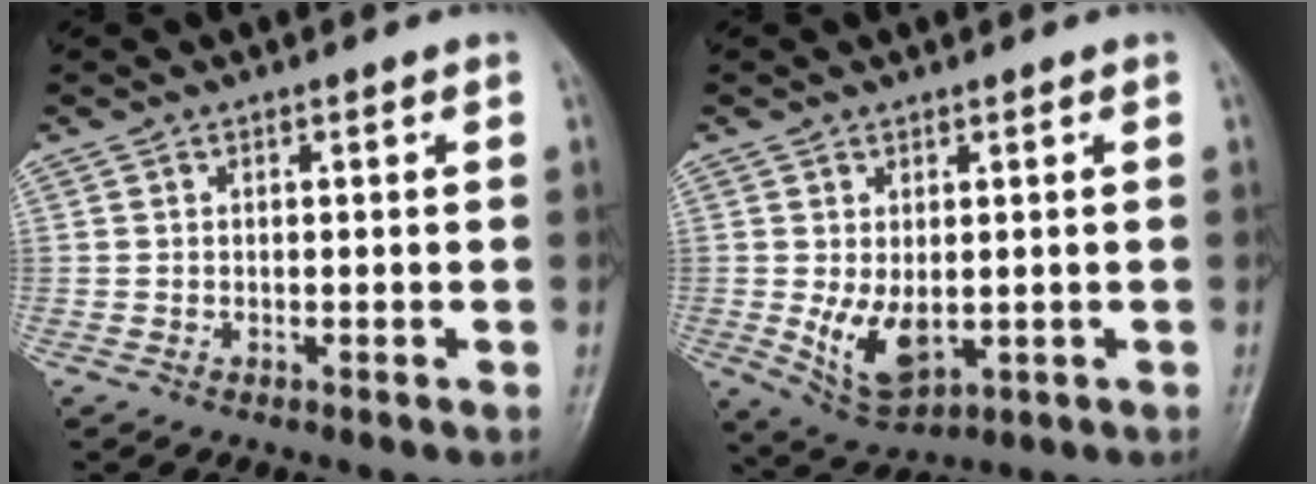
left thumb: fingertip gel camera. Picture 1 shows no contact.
{"total": 7.2, "force": [-0.2, 4.1, 6.0], "torque": [-0.094, -0.017, 0.016]}